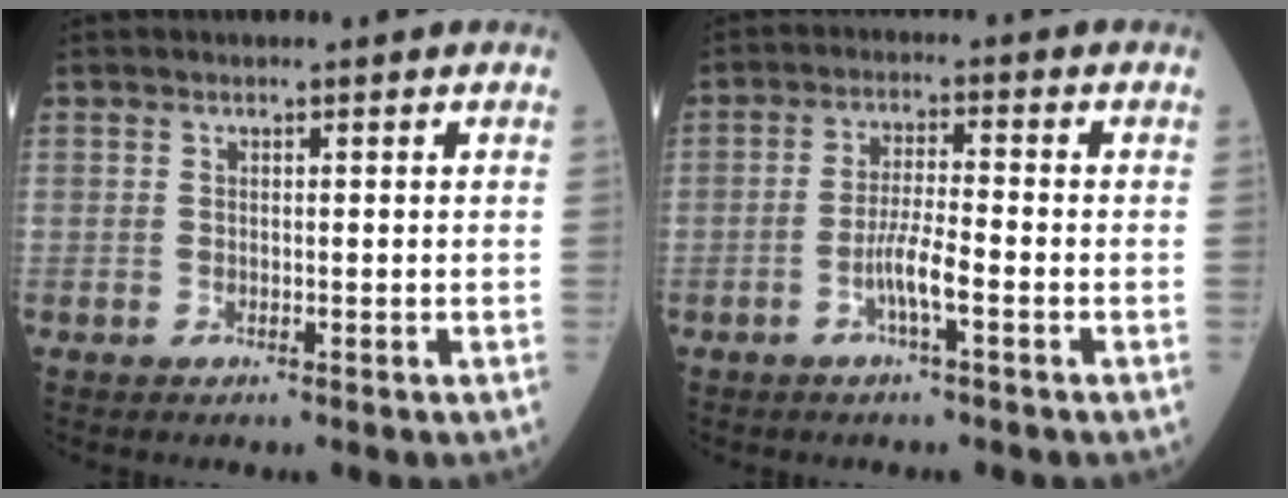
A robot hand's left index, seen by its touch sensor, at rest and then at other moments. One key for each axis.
{"total": 4.5, "fx": -2.1, "fy": 0.2, "fz": 4.0, "tx": -0.079, "ty": -0.002, "tz": -0.043}